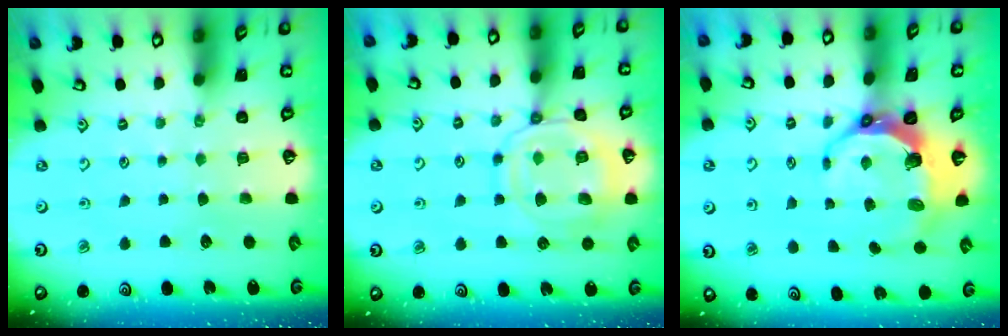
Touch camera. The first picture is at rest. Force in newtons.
{"total": 13.4, "press": 13.3, "slide": 1.1}
{"total": 9.4, "press": 8.0, "slide": 5.0}